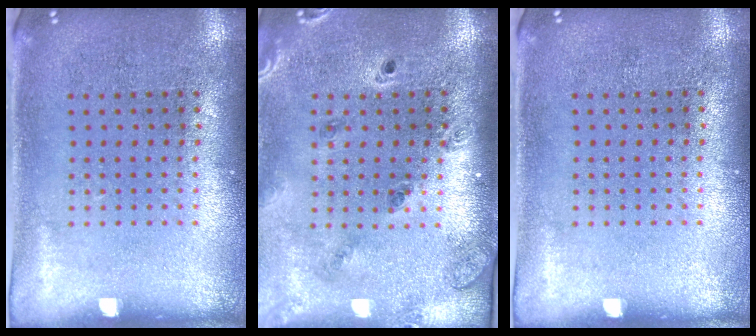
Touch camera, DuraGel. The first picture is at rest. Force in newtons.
{"total": 1.4, "press": 1.4, "slide": 0.2}
{"total": 0.0}